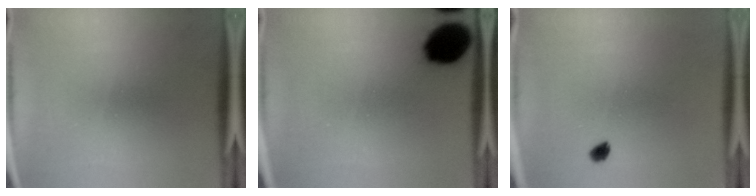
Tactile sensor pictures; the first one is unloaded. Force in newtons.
{"total": 12.7}
{"total": 1.7}